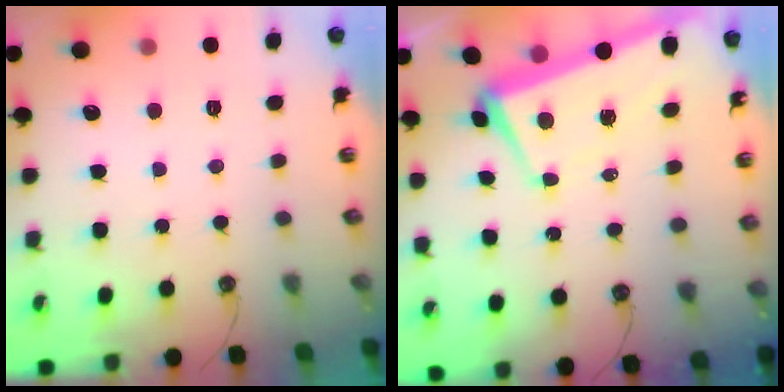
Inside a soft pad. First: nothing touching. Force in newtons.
{"total": 1.7, "press": 0.9, "slide": 1.4}